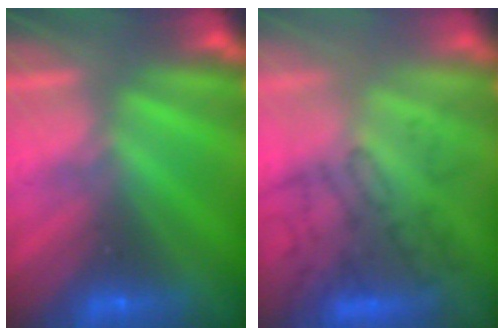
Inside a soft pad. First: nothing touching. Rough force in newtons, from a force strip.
{"total": 3.6}